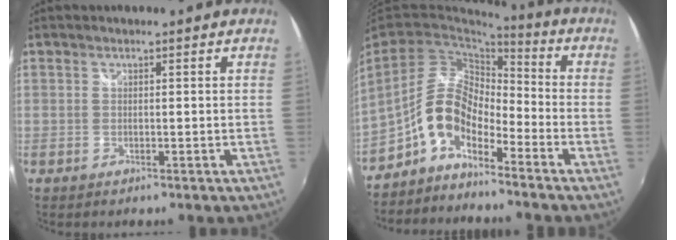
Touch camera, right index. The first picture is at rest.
{"total": 8.8, "force": [-5.6, 4.0, 5.5], "torque": [-0.110, 0.020, -0.114]}